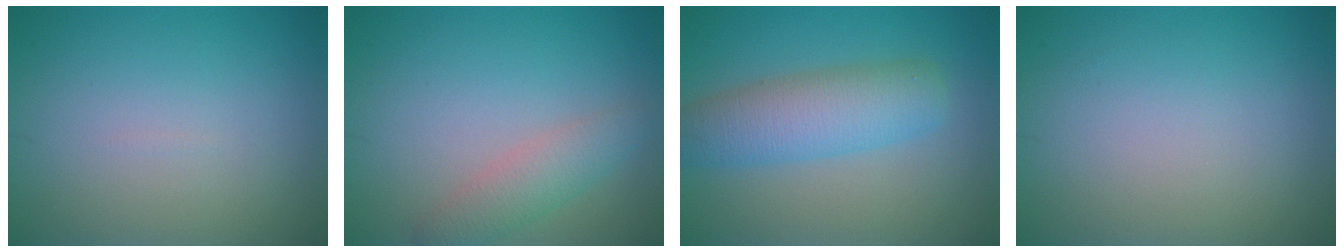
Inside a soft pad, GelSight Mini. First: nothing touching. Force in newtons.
{"total": 2.7, "press": 2.7, "slide": 0.0}
{"total": 5.4, "press": 5.4, "slide": 0.3}
{"total": 0.0}